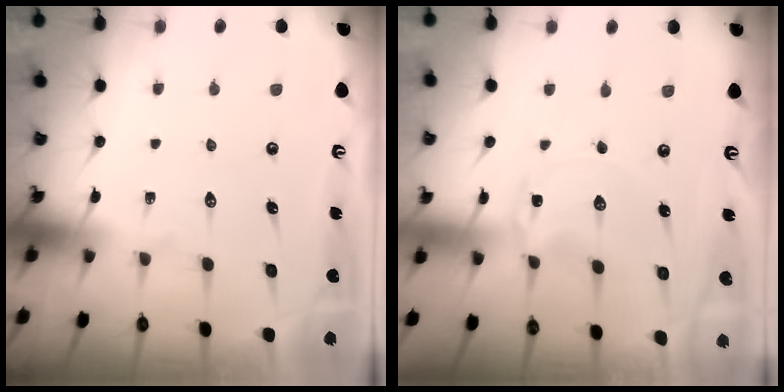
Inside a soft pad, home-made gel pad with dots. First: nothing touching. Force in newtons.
{"total": 0.6, "press": 0.6, "slide": 0.1}